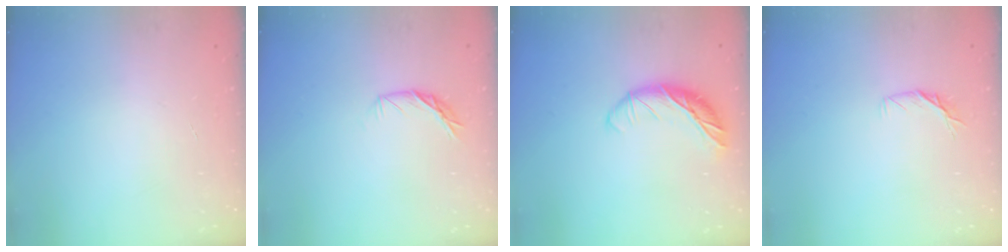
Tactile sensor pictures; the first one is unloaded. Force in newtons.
{"total": 6.4, "press": 6.4, "slide": 0.9}
{"total": 12.4, "press": 12.4, "slide": 0.5}
{"total": 5.3, "press": 5.2, "slide": 1.1}